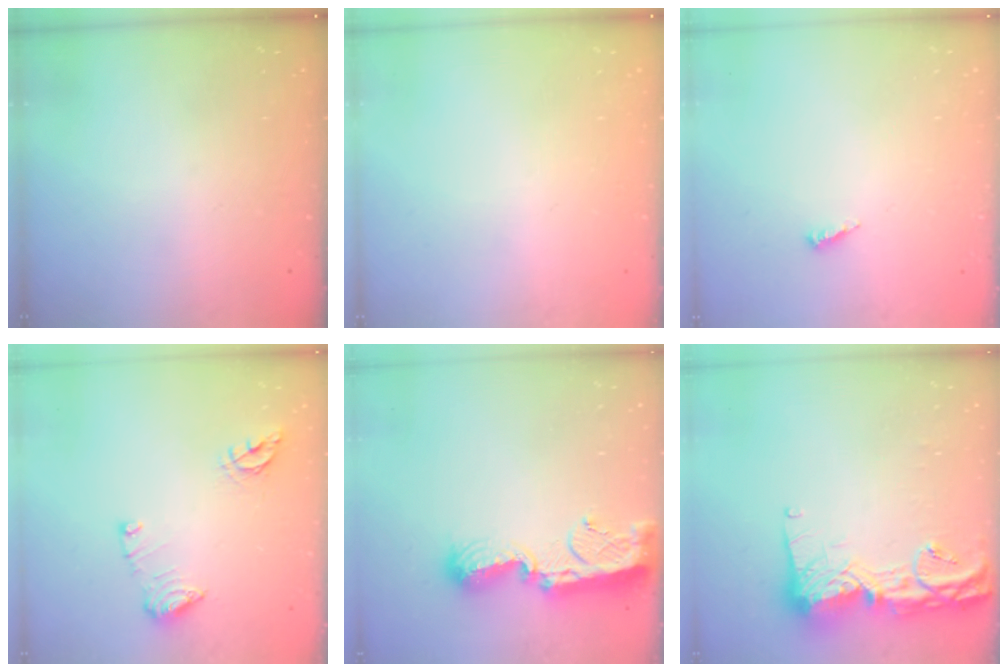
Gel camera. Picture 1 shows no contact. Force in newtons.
{"total": 0.0}
{"total": 3.9, "press": 3.9, "slide": 0.2}
{"total": 10.0, "press": 9.9, "slide": 1.0}
{"total": 12.6, "press": 12.5, "slide": 1.0}
{"total": 16.7, "press": 16.6, "slide": 1.5}